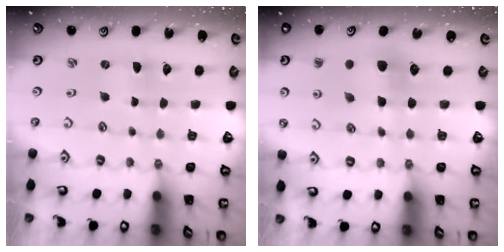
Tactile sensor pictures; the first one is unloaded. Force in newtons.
{"total": 6.4, "press": 6.4, "slide": 0.5}